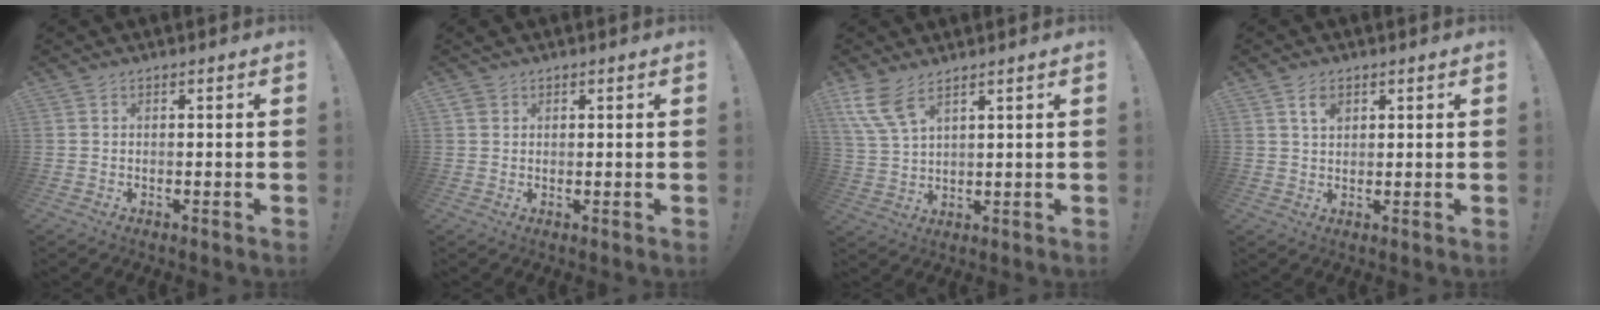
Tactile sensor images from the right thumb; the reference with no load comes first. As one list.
[{"total": 1.9, "force": [1.3, 1.3, 0.4], "torque": [-0.001, -0.004, 0.025]}, {"total": 8.9, "force": [6.0, 3.6, 5.5], "torque": [-0.116, -0.021, 0.116]}, {"total": 4.0, "force": [2.0, 2.3, 2.5], "torque": [-0.033, -0.007, 0.034]}]